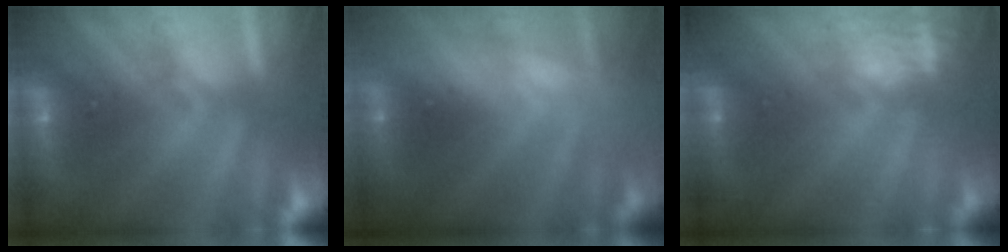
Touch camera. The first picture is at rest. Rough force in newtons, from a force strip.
{"total": 2.6}
{"total": 4.4}